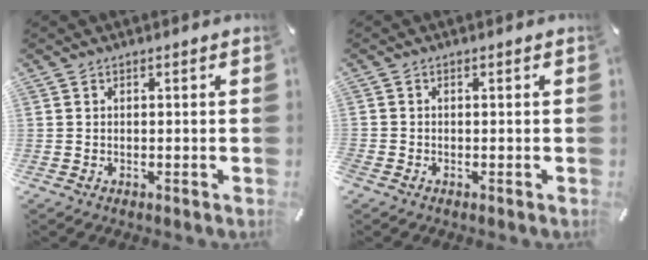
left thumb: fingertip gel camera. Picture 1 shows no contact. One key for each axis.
{"total": 0.7, "fx": -0.5, "fy": 0.5, "fz": 0.0, "tx": 0.003, "ty": 0.002, "tz": -0.010}